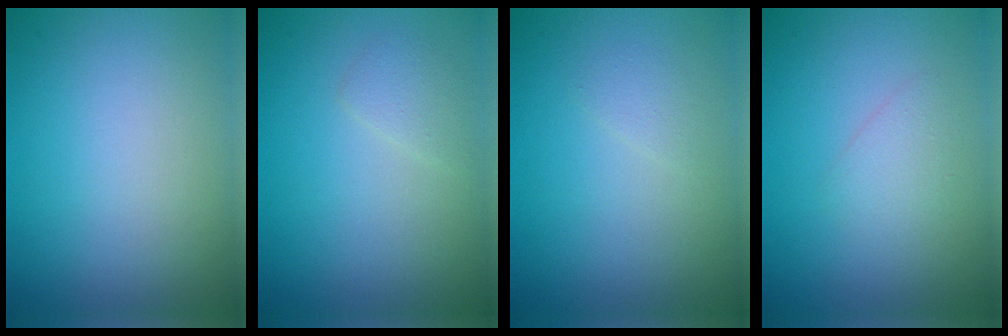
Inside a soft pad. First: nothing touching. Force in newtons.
{"total": 1.2, "press": 1.2, "slide": 0.1}
{"total": 0.8, "press": 0.8, "slide": 0.1}
{"total": 1.4, "press": 1.4, "slide": 0.2}